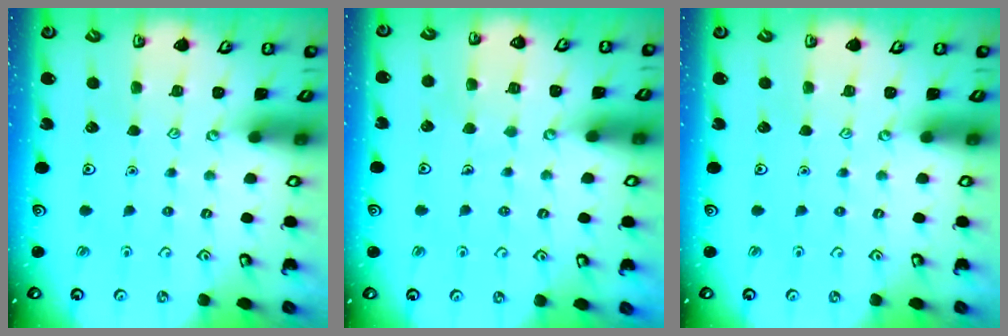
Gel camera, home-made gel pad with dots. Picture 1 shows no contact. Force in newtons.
{"total": 4.0, "press": 4.0, "slide": 0.3}
{"total": 0.0}